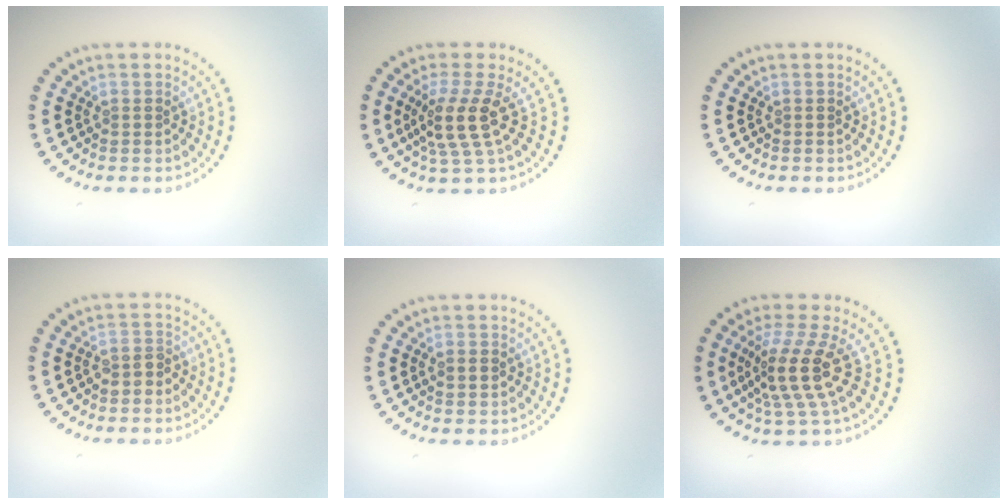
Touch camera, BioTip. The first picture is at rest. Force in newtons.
{"total": 3.8, "press": 2.8, "slide": 2.5}
{"total": 0.0}
{"total": 1.7, "press": 1.5, "slide": 0.8}
{"total": 1.8, "press": 1.8, "slide": 0.2}
{"total": 4.6, "press": 3.5, "slide": 3.0}